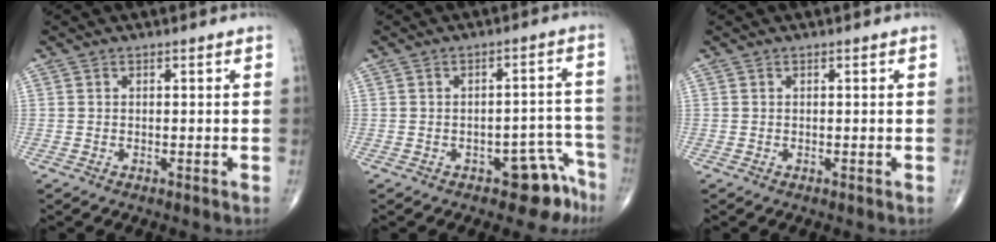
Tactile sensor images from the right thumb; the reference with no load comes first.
{"total": 6.3, "force": [-4.5, 3.3, 2.9], "torque": [0.005, 0.060, -0.057]}
{"total": 0.0}